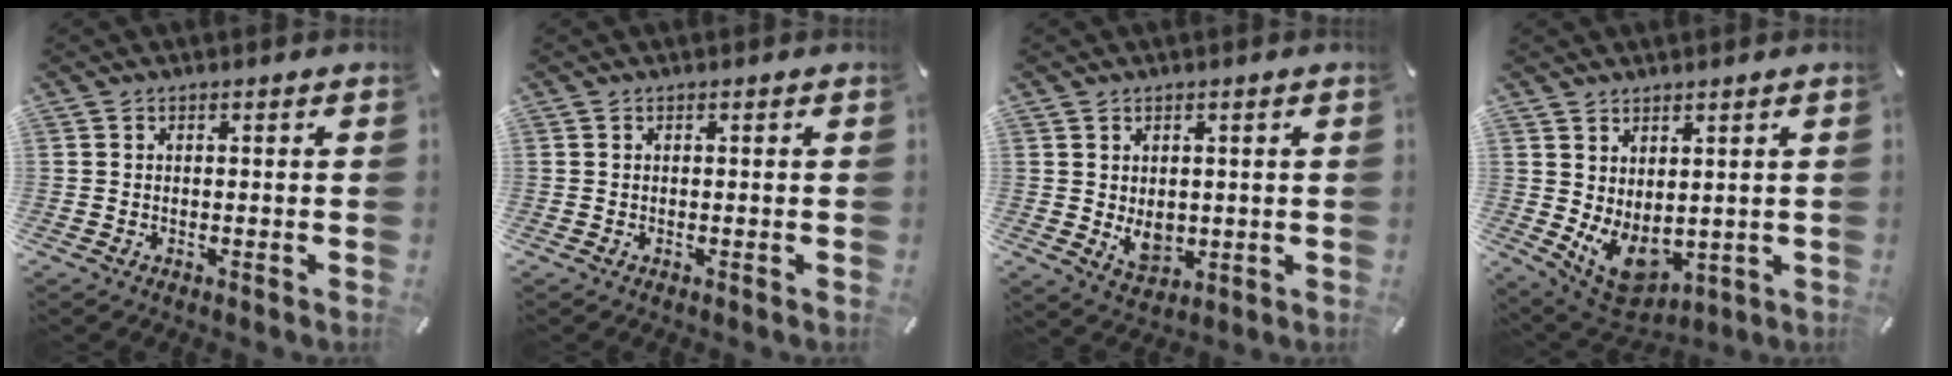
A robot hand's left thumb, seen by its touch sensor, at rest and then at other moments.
{"total": 0.0}
{"total": 5.7, "force": [0.2, 4.5, 3.4], "torque": [-0.050, -0.007, 0.006]}
{"total": 7.2, "force": [0.0, 5.6, 4.6], "torque": [-0.076, -0.020, 0.007]}